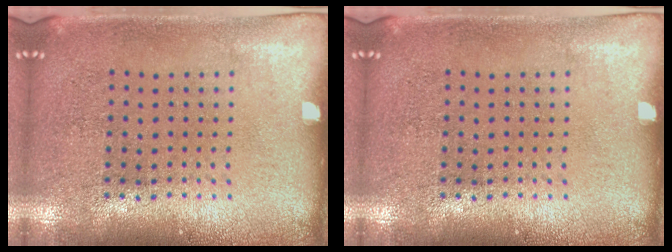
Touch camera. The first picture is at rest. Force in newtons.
{"total": 0.0}